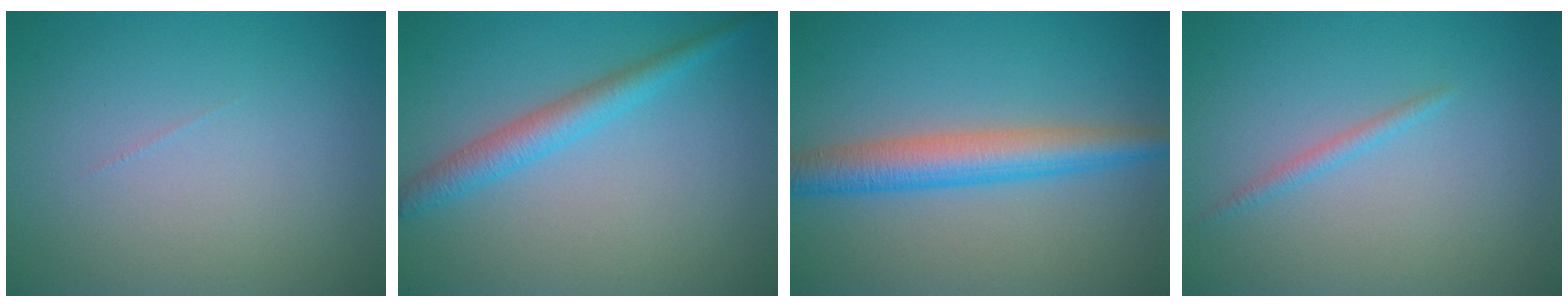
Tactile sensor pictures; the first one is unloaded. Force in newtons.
{"total": 3.0, "press": 3.0, "slide": 0.1}
{"total": 4.9, "press": 4.9, "slide": 0.0}
{"total": 1.0, "press": 1.0, "slide": 0.1}